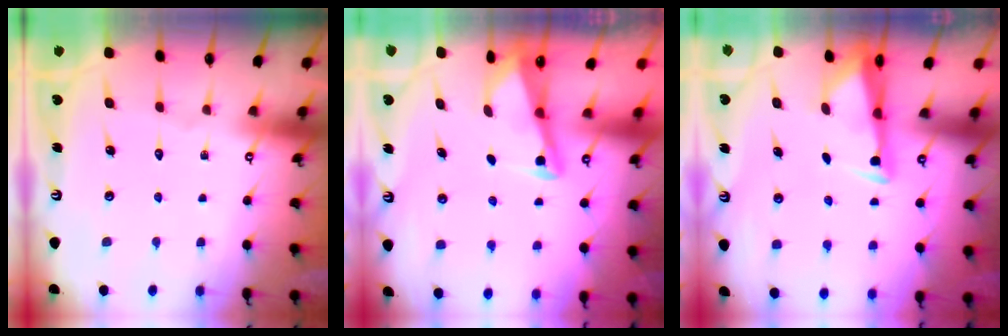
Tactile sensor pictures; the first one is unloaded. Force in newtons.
{"total": 2.9, "press": 2.8, "slide": 0.4}
{"total": 3.3, "press": 3.2, "slide": 0.9}